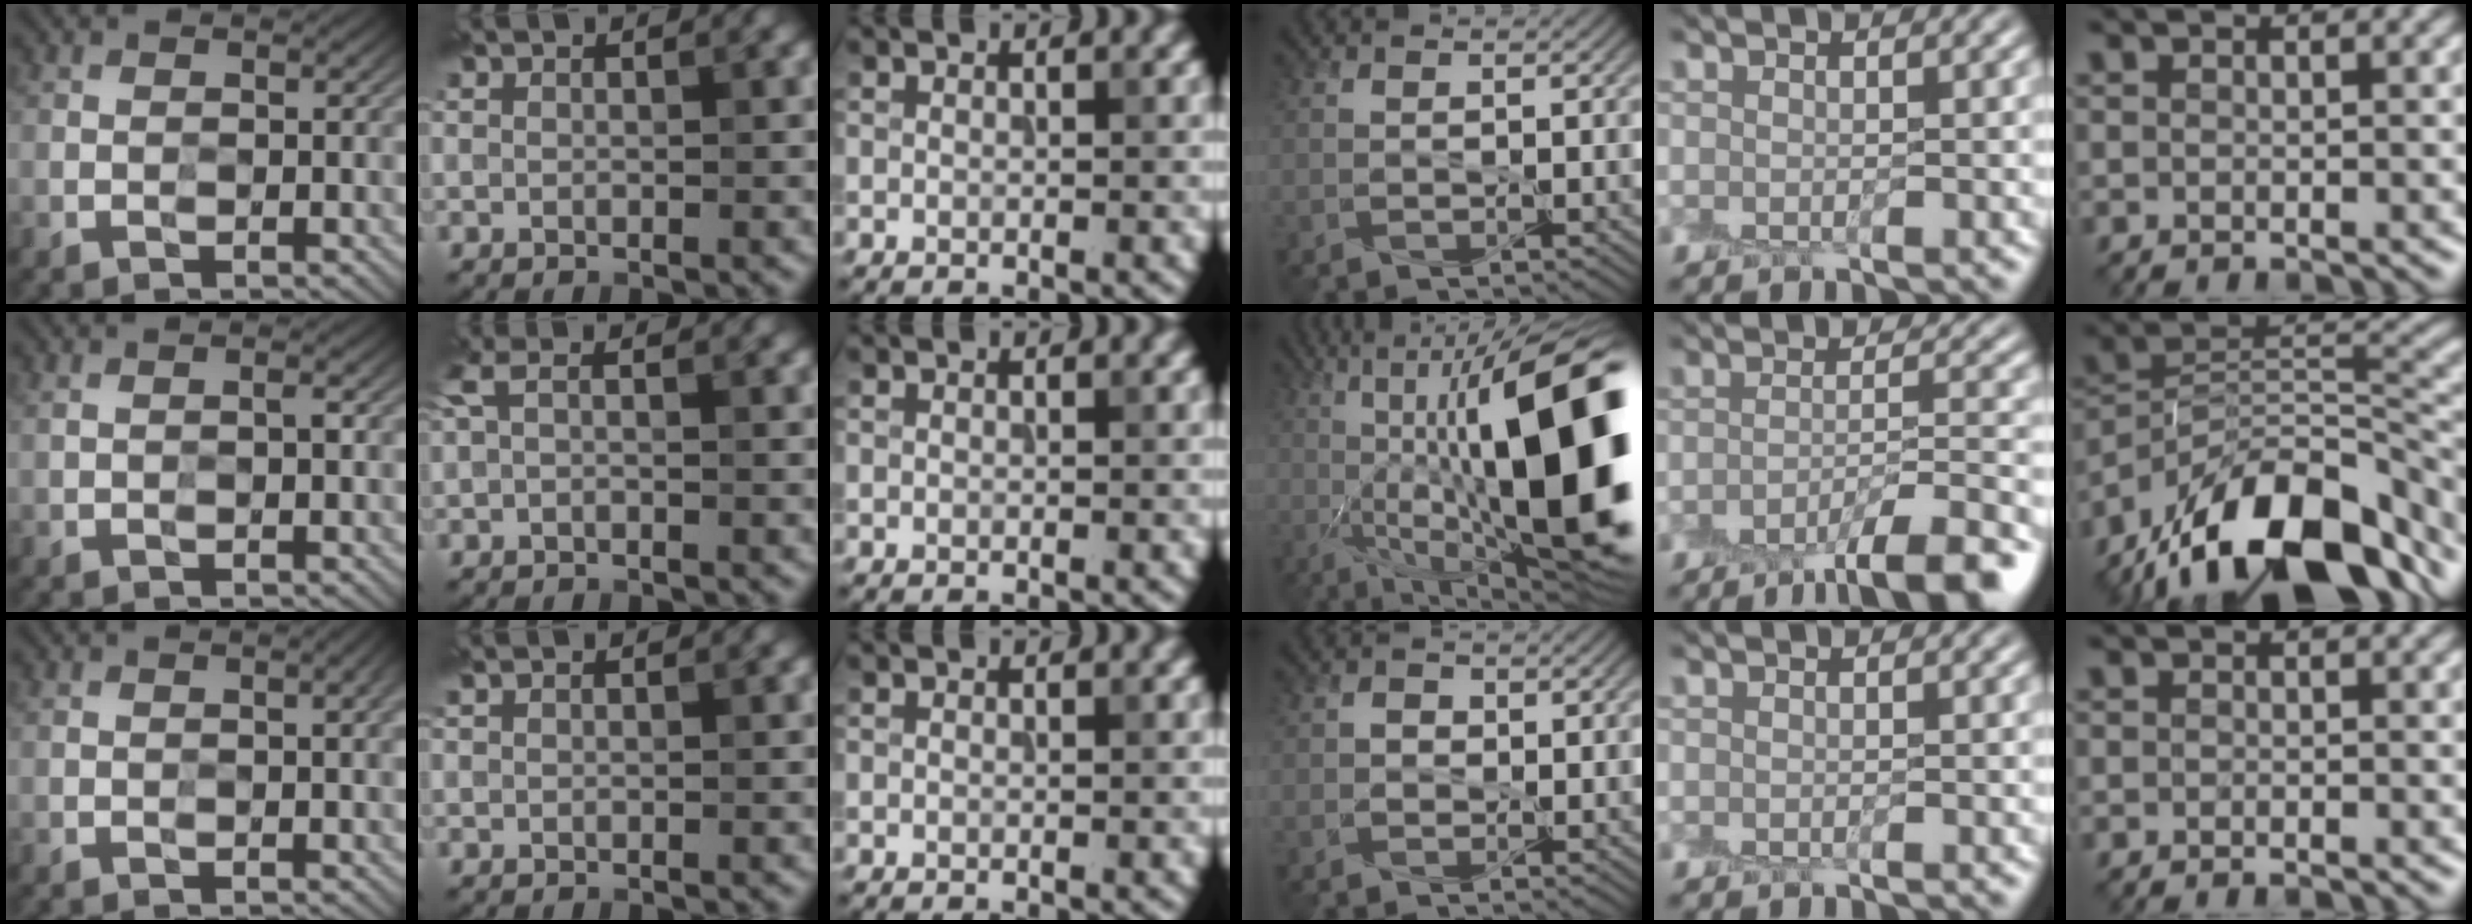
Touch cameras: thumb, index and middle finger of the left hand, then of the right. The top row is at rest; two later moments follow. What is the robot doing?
{"motion": "peel", "object": "plastic wrap"}